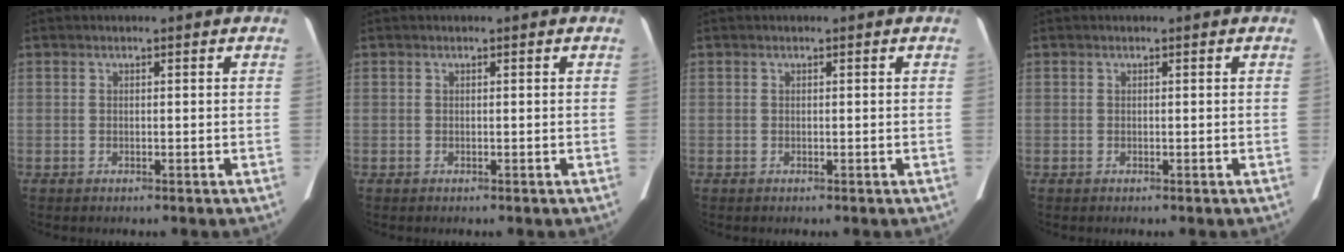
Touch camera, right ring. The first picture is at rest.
{"total": 0.0}
{"total": 0.0}
{"total": 0.0}